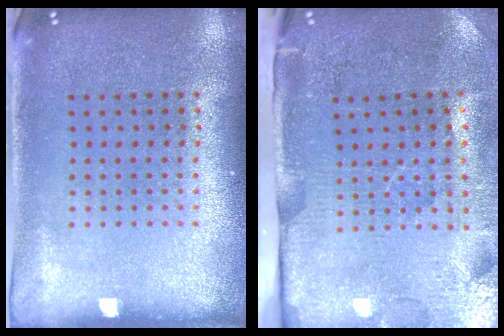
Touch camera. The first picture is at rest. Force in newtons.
{"total": 4.5, "press": 3.7, "slide": 2.7}